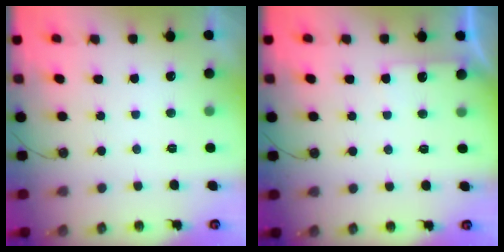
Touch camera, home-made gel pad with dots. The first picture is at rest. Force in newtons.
{"total": 4.1, "press": 4.1, "slide": 0.5}